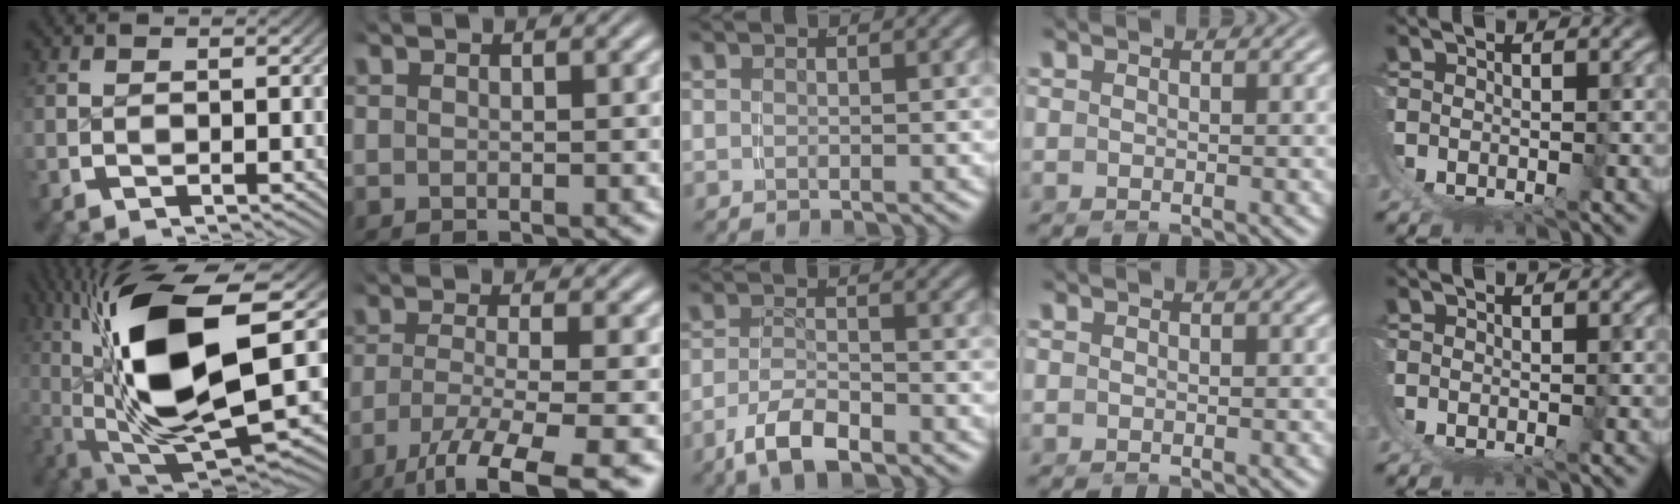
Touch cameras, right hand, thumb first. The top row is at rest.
{"thumb": {"total": 21.5, "force": [0.0, 10.9, 18.5], "torque": [-0.363, -0.038, 0.028]}, "index": {"total": 9.4, "force": [-5.9, 3.1, 6.6], "torque": [-0.116, -0.048, -0.066]}, "middle": {"total": 3.7, "force": [-2.5, 1.0, 2.5], "torque": [-0.046, -0.007, -0.040]}}